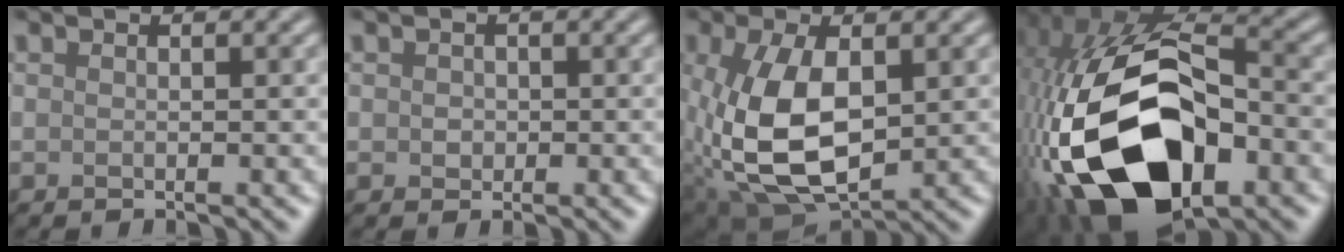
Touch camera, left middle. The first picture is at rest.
{"total": 0.9, "force": [0.0, 0.9, 0.3], "torque": [-0.007, -0.001, -0.002]}
{"total": 9.9, "force": [-0.3, 5.7, 8.1], "torque": [-0.189, -0.015, 0.006]}
{"total": 19.4, "force": [-6.1, 11.3, 14.5], "torque": [-0.313, -0.031, -0.097]}